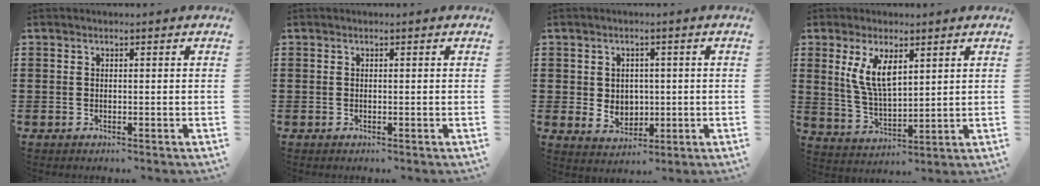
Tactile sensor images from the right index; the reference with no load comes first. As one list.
[{"total": 0.0}, {"total": 3.6, "force": [2.0, 2.9, 0.6], "torque": [-0.018, 0.000, 0.035]}, {"total": 7.0, "force": [3.0, 2.8, 5.6], "torque": [-0.125, 0.001, 0.053]}]